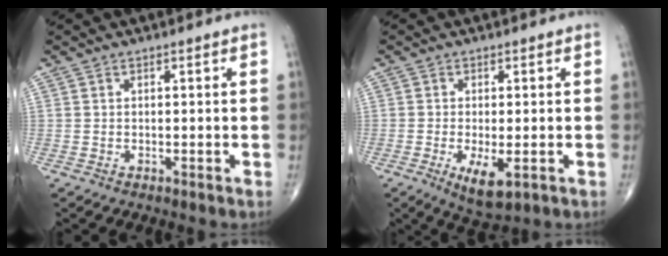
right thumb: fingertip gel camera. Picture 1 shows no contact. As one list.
[{"total": 6.0, "force": [-1.9, 2.1, 5.3], "torque": [-0.091, -0.014, -0.026]}]